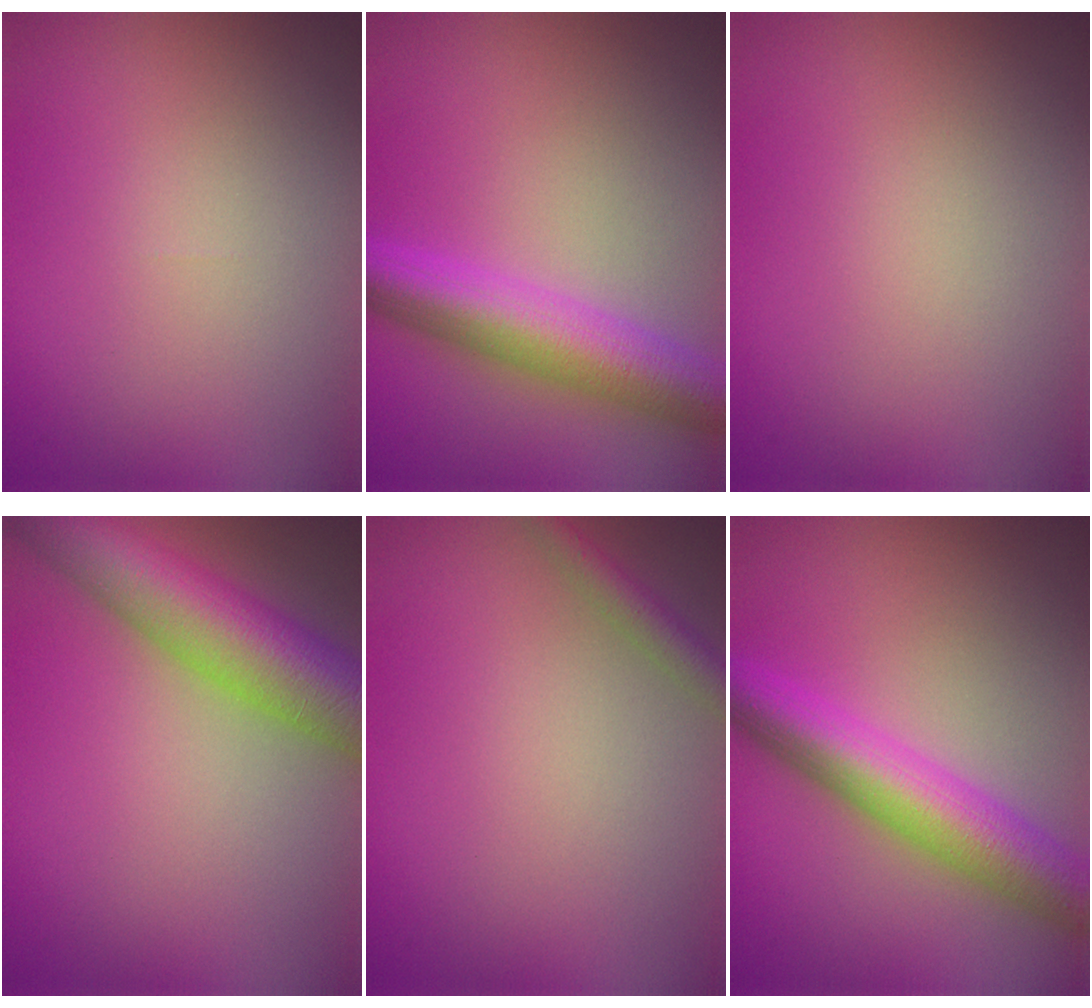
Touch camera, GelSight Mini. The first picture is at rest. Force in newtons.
{"total": 7.2, "press": 7.2, "slide": 0.2}
{"total": 0.0}
{"total": 9.4, "press": 9.4, "slide": 0.4}
{"total": 1.9, "press": 1.9, "slide": 0.0}
{"total": 7.5, "press": 7.5, "slide": 0.2}